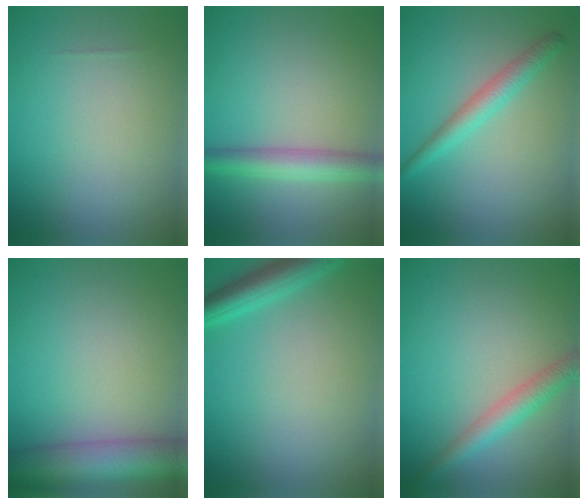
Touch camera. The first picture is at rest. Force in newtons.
{"total": 3.7, "press": 3.7, "slide": 0.1}
{"total": 2.5, "press": 2.5, "slide": 0.0}
{"total": 7.5, "press": 7.5, "slide": 0.4}
{"total": 3.4, "press": 3.4, "slide": 0.2}
{"total": 3.1, "press": 3.1, "slide": 0.1}